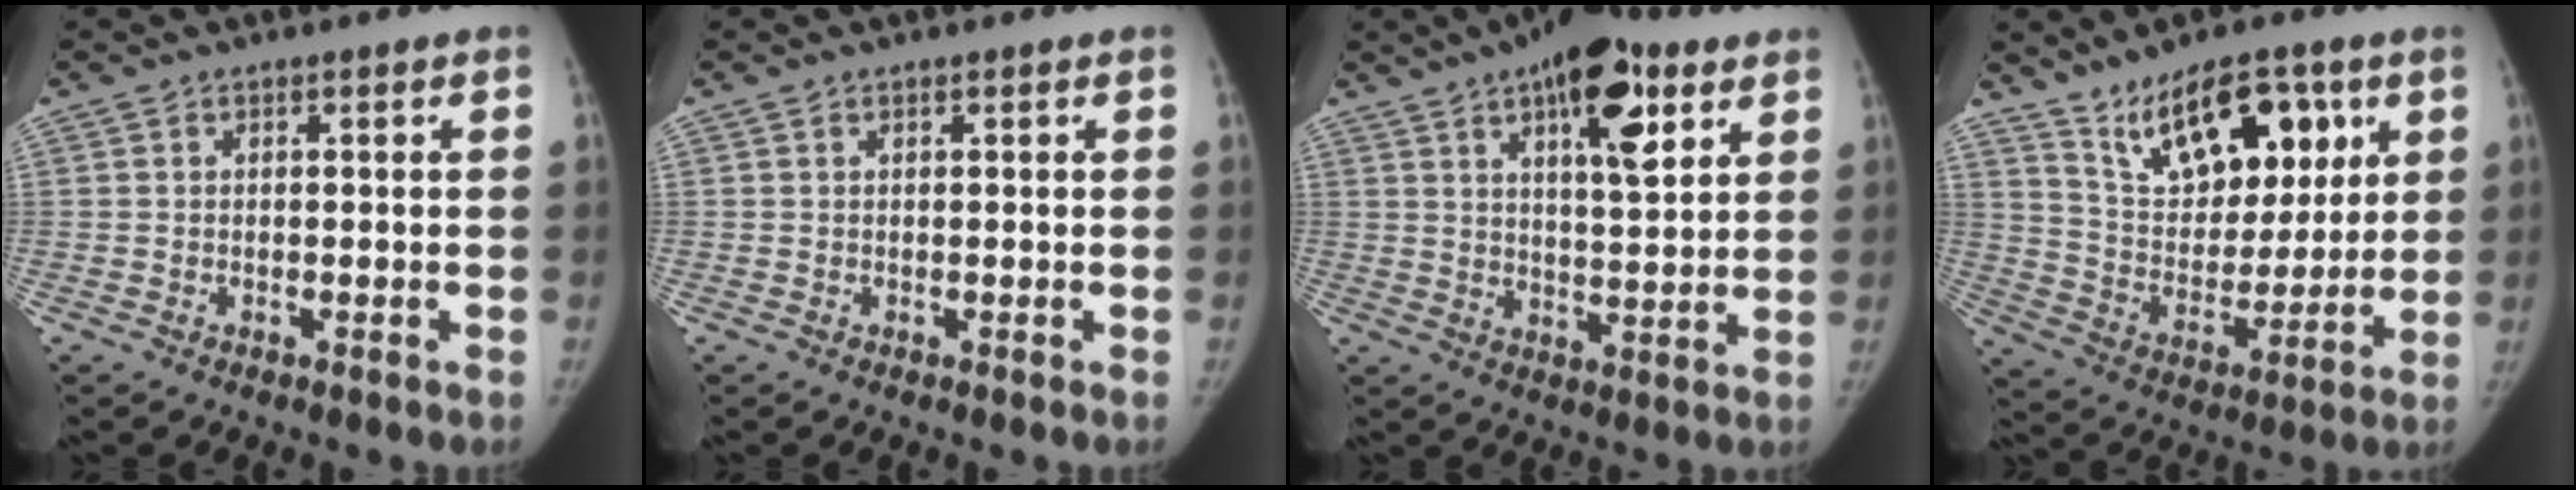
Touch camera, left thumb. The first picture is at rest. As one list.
[{"total": 0.0}, {"total": 14.9, "force": [7.7, 5.8, 11.4], "torque": [-0.138, -0.026, 0.111]}, {"total": 18.5, "force": [10.1, 9.3, 12.4], "torque": [-0.150, -0.048, 0.182]}]